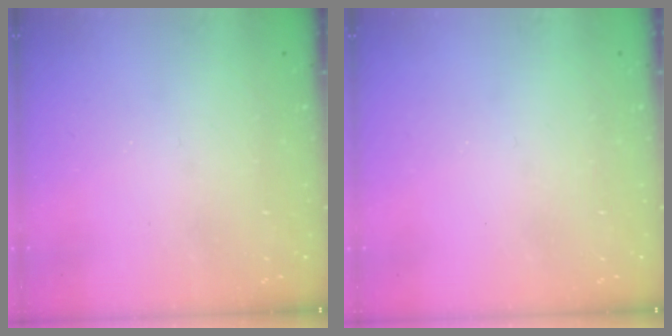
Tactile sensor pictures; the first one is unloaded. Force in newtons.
{"total": 0.0}